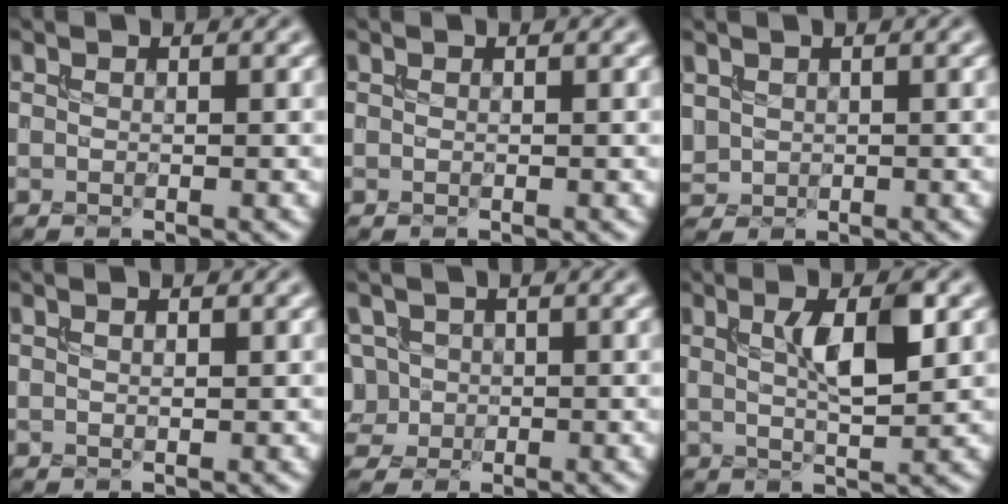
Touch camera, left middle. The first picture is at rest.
{"total": 0.0}
{"total": 1.4, "force": [0.5, 1.1, 0.5], "torque": [-0.016, -0.002, 0.015]}
{"total": 0.8, "force": [0.4, 0.2, 0.7], "torque": [-0.012, 0.000, 0.008]}
{"total": 3.4, "force": [0.1, 3.2, 1.3], "torque": [-0.027, 0.024, 0.001]}
{"total": 4.5, "force": [1.4, 0.9, 4.2], "torque": [-0.077, 0.003, 0.025]}